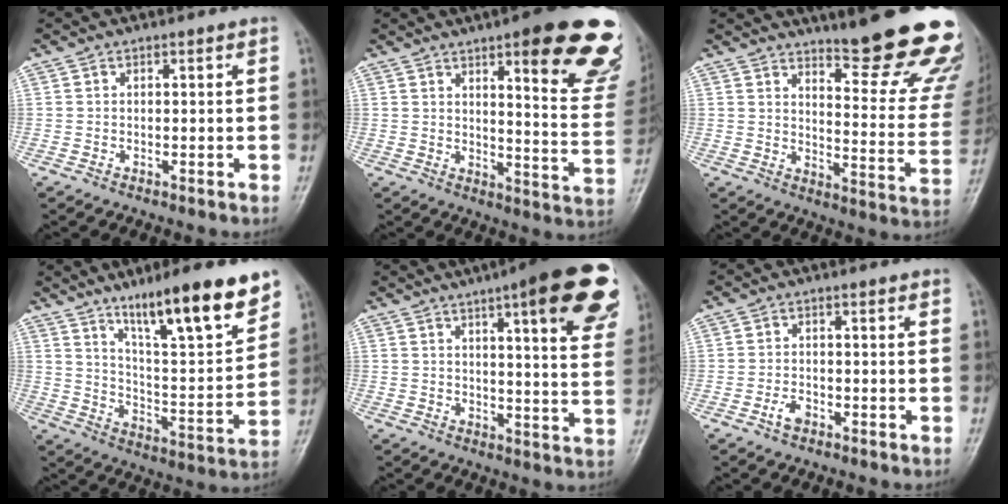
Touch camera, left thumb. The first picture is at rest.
{"total": 22.2, "force": [12.6, 5.3, 17.5], "torque": [-0.186, -0.062, 0.159]}
{"total": 23.4, "force": [17.2, 4.9, 15.1], "torque": [-0.165, -0.124, 0.219]}
{"total": 18.5, "force": [12.4, 3.3, 13.3], "torque": [-0.179, -0.067, 0.205]}
{"total": 20.6, "force": [10.8, 4.7, 16.9], "torque": [-0.196, -0.032, 0.129]}
{"total": 2.3, "force": [-1.3, 1.3, 1.3], "torque": [-0.026, 0.008, -0.024]}